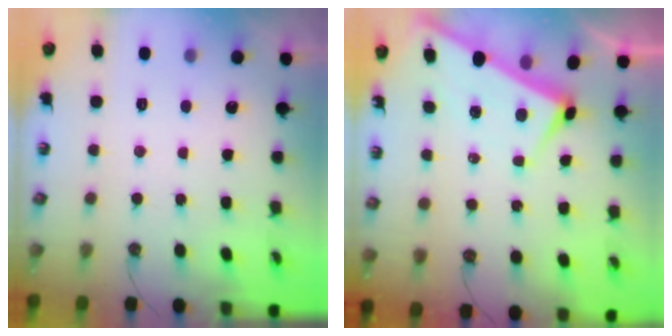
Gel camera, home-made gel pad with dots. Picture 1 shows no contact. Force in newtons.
{"total": 2.8, "press": 2.7, "slide": 0.6}